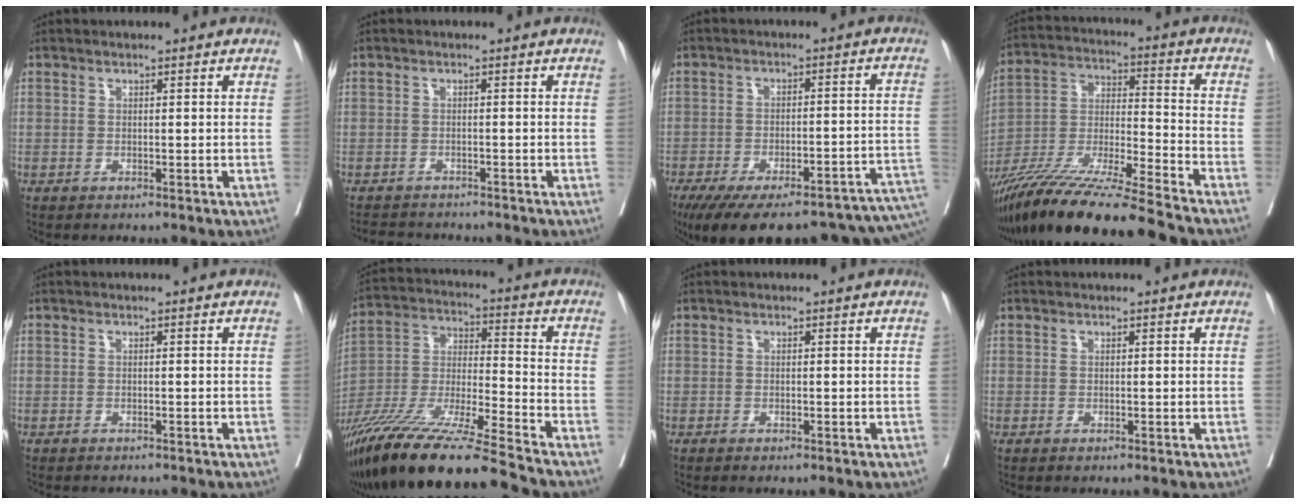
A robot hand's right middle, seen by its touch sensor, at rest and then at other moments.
{"total": 2.4, "force": [-2.3, 0.8, 0.2], "torque": [-0.001, -0.006, -0.037]}
{"total": 24.6, "force": [-16.5, 6.7, 17.0], "torque": [-0.206, 0.002, -0.214]}
{"total": 19.7, "force": [-16.7, -1.0, 10.4], "torque": [-0.220, -0.039, -0.306]}
{"total": 3.2, "force": [-2.9, 0.6, 1.2], "torque": [-0.018, -0.004, -0.035]}
{"total": 21.6, "force": [-17.5, -0.5, 12.6], "torque": [-0.270, -0.051, -0.328]}
{"total": 1.1, "force": [-0.9, 0.3, 0.6], "torque": [-0.011, -0.003, -0.011]}
{"total": 0.0}